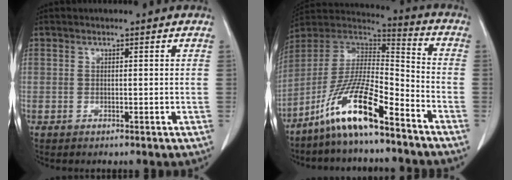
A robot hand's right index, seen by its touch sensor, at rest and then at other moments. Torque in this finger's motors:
{"motor_torque": [1.37, -0.77, 0.98, 0.21]}